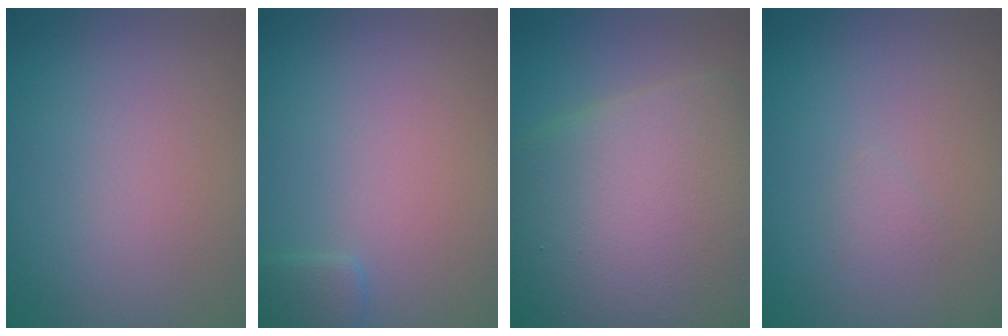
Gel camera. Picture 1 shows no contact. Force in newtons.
{"total": 1.5, "press": 1.5, "slide": 0.1}
{"total": 14.8, "press": 14.8, "slide": 0.4}
{"total": 0.7, "press": 0.7, "slide": 0.1}